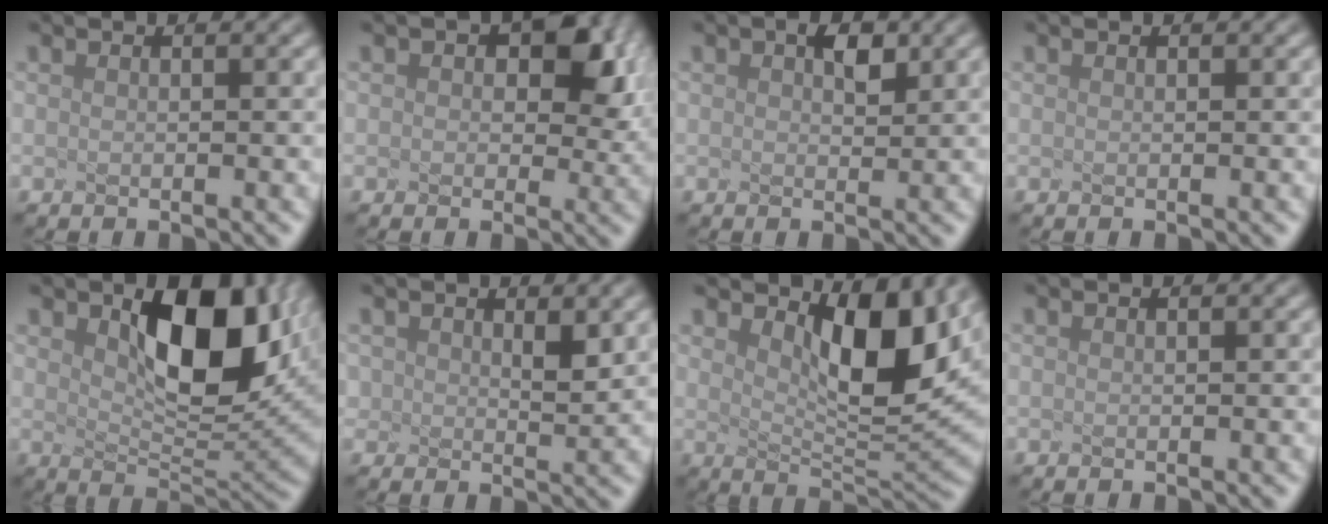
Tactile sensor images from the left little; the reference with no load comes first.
{"total": 3.7, "force": [0.6, 2.1, 3.0], "torque": [-0.072, -0.011, 0.048]}
{"total": 0.9, "force": [-0.5, -0.8, -0.2], "torque": [-0.027, -0.007, 0.033]}
{"total": 0.0}
{"total": 7.1, "force": [1.5, 3.1, 6.2], "torque": [-0.128, -0.018, 0.066]}
{"total": 0.7, "force": [0.2, -0.6, -0.3], "torque": [-0.026, -0.014, 0.048]}
{"total": 5.8, "force": [2.1, 1.4, 5.2], "torque": [-0.111, -0.024, 0.074]}
{"total": 0.0}